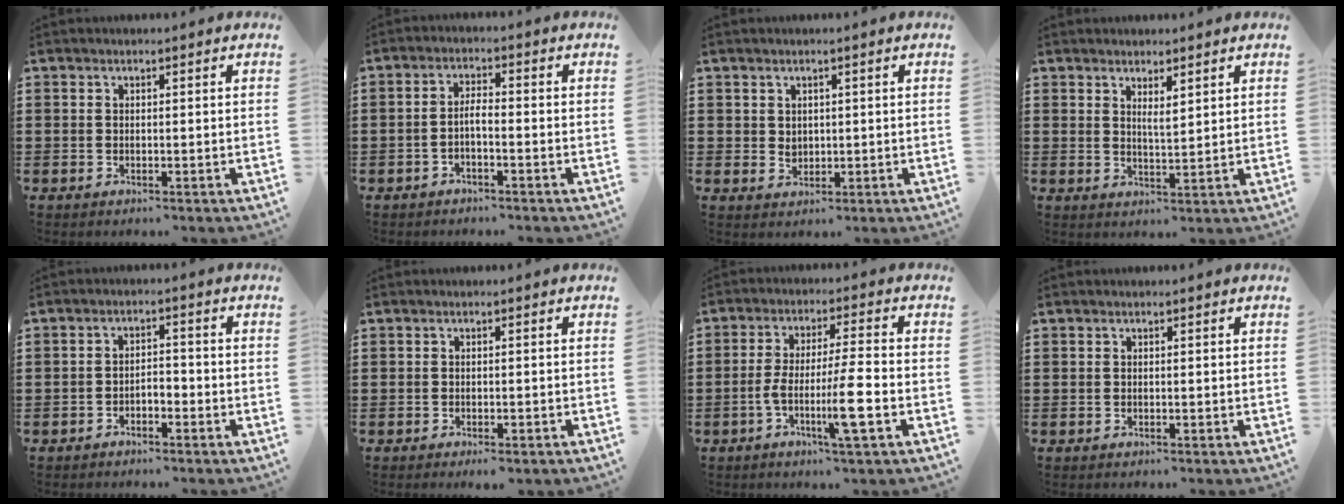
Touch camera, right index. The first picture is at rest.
{"total": 2.4, "force": [-1.2, 0.3, 2.0], "torque": [-0.047, -0.001, -0.025]}
{"total": 1.6, "force": [0.7, 1.3, 0.5], "torque": [-0.014, 0.006, 0.014]}
{"total": 2.3, "force": [1.6, 0.5, 1.6], "torque": [-0.033, 0.003, 0.027]}
{"total": 1.9, "force": [-1.7, 0.6, 0.7], "torque": [-0.020, 0.003, -0.036]}
{"total": 0.9, "force": [-0.8, 0.1, 0.5], "torque": [-0.011, -0.004, -0.014]}
{"total": 9.0, "force": [-3.3, 0.4, 8.3], "torque": [-0.165, -0.015, -0.065]}
{"total": 0.0}